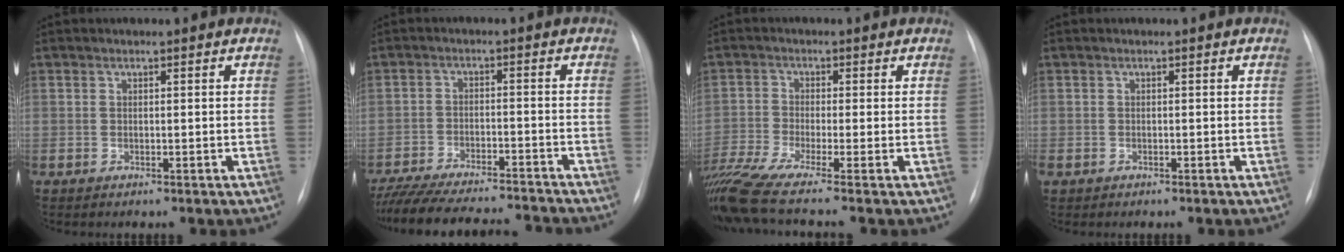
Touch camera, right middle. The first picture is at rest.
{"total": 19.1, "force": [-17.6, 2.4, 7.0], "torque": [-0.155, -0.018, -0.259]}
{"total": 12.3, "force": [-9.5, -0.3, 7.8], "torque": [-0.178, -0.014, -0.174]}
{"total": 0.8, "force": [-0.4, 0.6, 0.3], "torque": [-0.008, 0.003, -0.002]}